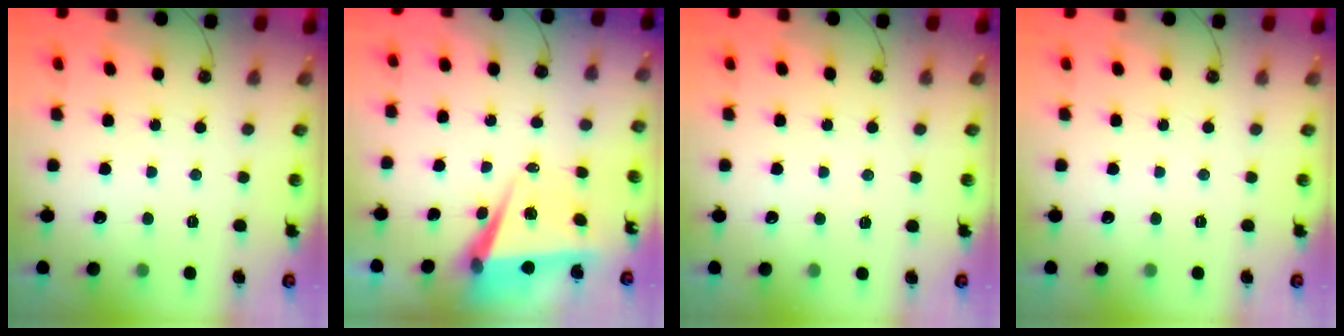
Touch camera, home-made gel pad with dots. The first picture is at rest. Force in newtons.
{"total": 6.7, "press": 5.1, "slide": 4.4}
{"total": 2.8, "press": 2.2, "slide": 1.6}
{"total": 0.0}